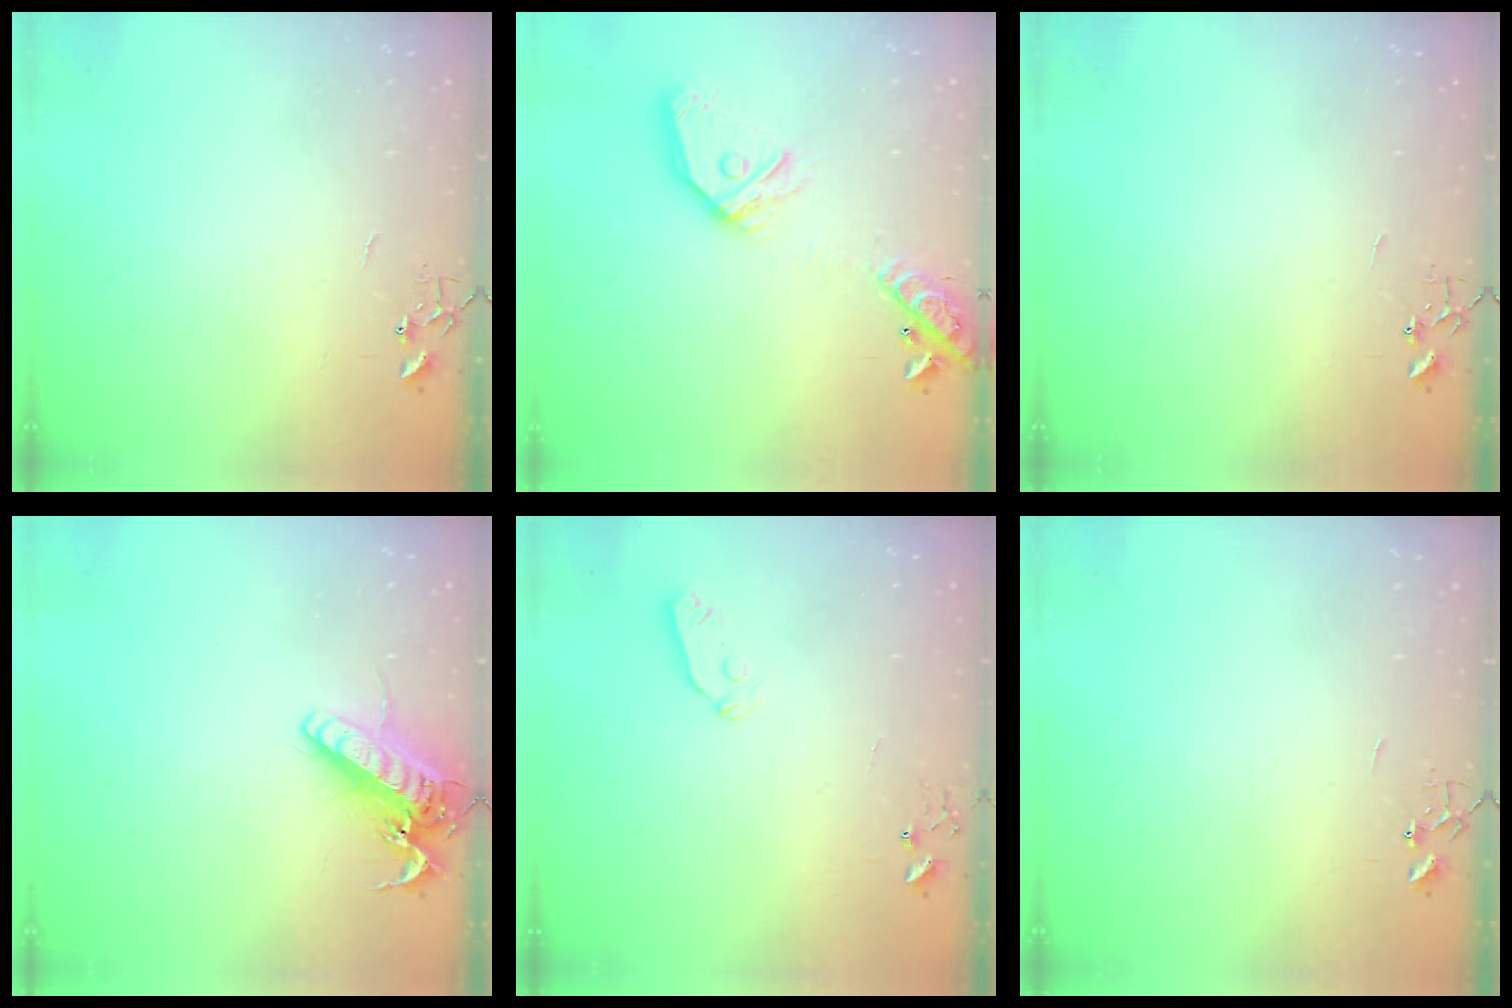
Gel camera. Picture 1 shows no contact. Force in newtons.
{"total": 17.7, "press": 17.5, "slide": 2.5}
{"total": 0.0}
{"total": 15.7, "press": 15.5, "slide": 2.4}
{"total": 3.9, "press": 3.9, "slide": 0.6}
{"total": 0.0}